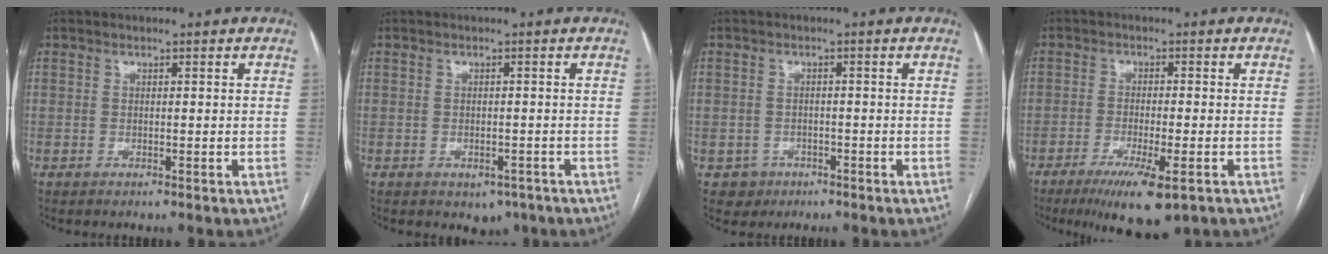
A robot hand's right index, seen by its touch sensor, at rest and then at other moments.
{"total": 3.0, "force": [-1.8, 2.0, 1.3], "torque": [-0.007, 0.003, -0.013]}
{"total": 3.0, "force": [-1.3, 2.7, -0.1], "torque": [0.011, 0.013, -0.019]}
{"total": 9.2, "force": [-5.4, 1.4, 7.2], "torque": [-0.116, -0.023, -0.082]}